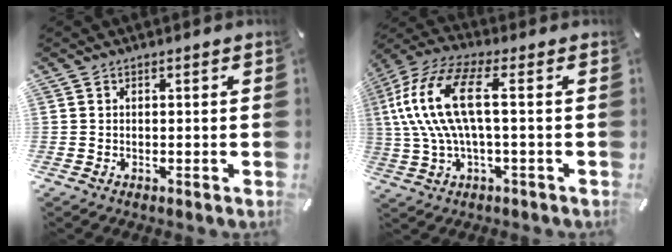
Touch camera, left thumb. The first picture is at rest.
{"total": 15.5, "force": [2.0, 6.0, 14.2], "torque": [-0.313, -0.009, 0.025]}